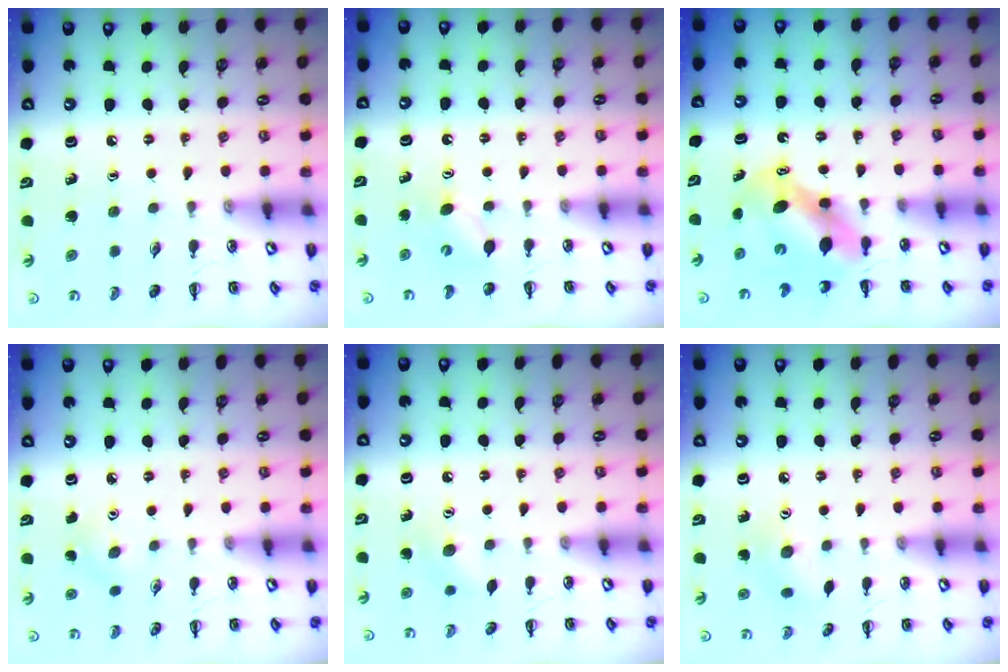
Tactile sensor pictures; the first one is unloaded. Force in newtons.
{"total": 4.7, "press": 4.6, "slide": 1.1}
{"total": 6.7, "press": 6.5, "slide": 1.3}
{"total": 3.0, "press": 2.8, "slide": 0.8}
{"total": 6.0, "press": 5.9, "slide": 1.4}
{"total": 6.9, "press": 6.8, "slide": 1.3}